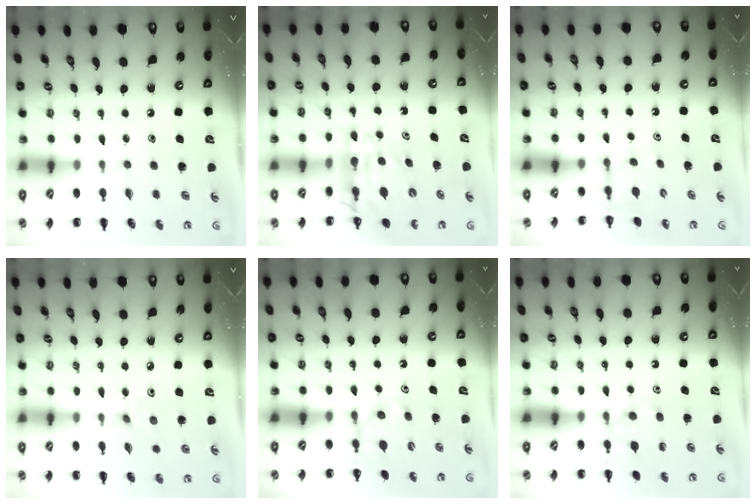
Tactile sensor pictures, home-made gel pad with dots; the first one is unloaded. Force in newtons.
{"total": 12.2, "press": 11.5, "slide": 4.2}
{"total": 2.7, "press": 2.5, "slide": 1.1}
{"total": 2.4, "press": 2.3, "slide": 0.8}
{"total": 7.2, "press": 7.1, "slide": 1.6}
{"total": 8.9, "press": 8.7, "slide": 1.7}